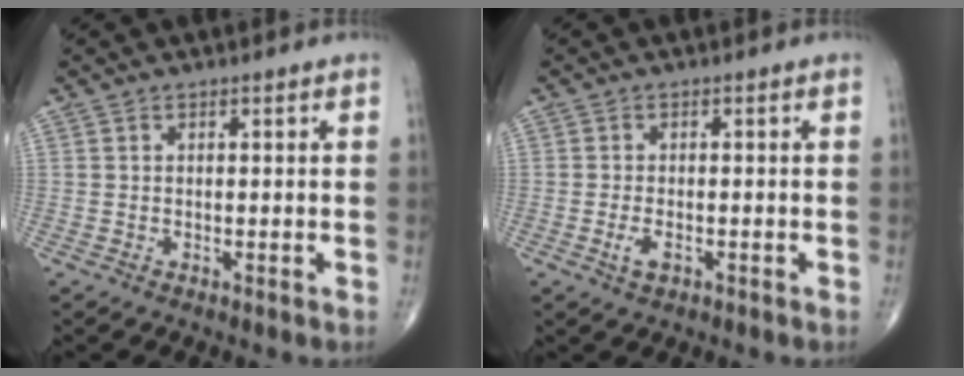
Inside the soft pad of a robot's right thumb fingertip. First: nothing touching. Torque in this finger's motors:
{"motor_torque": [-0.06, 0.16, -0.30, -0.28, 0.09]}